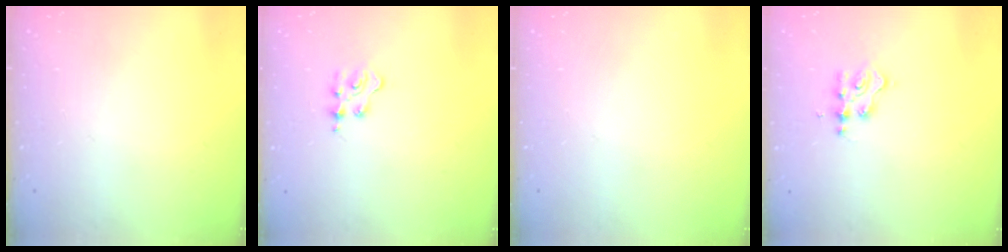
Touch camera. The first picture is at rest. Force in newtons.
{"total": 2.4, "press": 2.4, "slide": 0.4}
{"total": 0.0}
{"total": 2.7, "press": 2.6, "slide": 0.4}